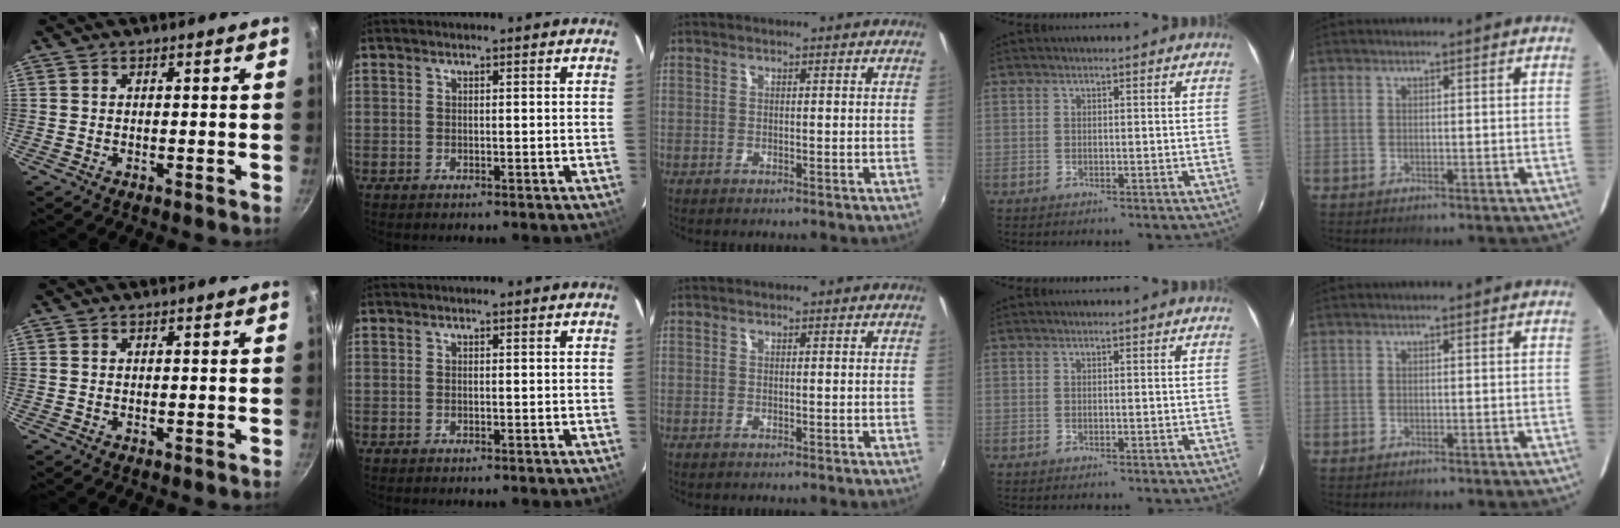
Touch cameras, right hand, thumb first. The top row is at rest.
{}